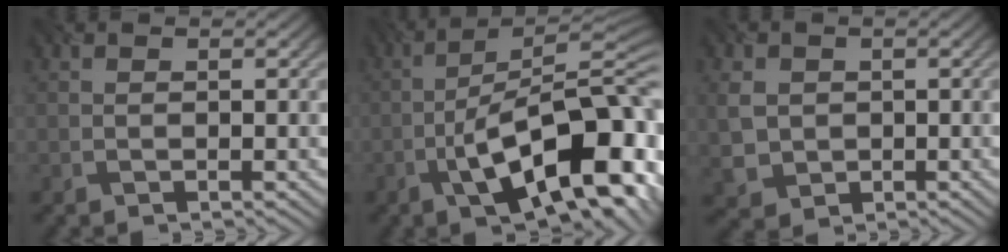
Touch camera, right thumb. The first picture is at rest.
{"total": 14.6, "force": [-6.2, 4.7, 12.3], "torque": [-0.186, 0.007, -0.101]}
{"total": 3.9, "force": [0.3, 3.5, 1.7], "torque": [-0.050, -0.008, 0.005]}